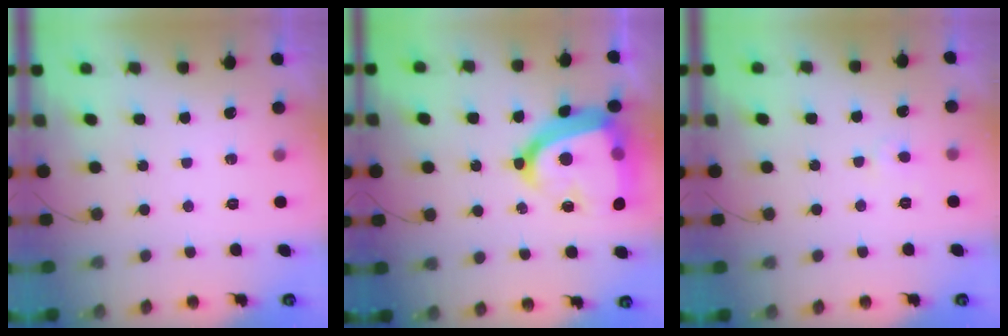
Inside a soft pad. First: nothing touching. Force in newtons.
{"total": 22.7, "press": 22.6, "slide": 2.2}
{"total": 3.5, "press": 3.5, "slide": 0.4}